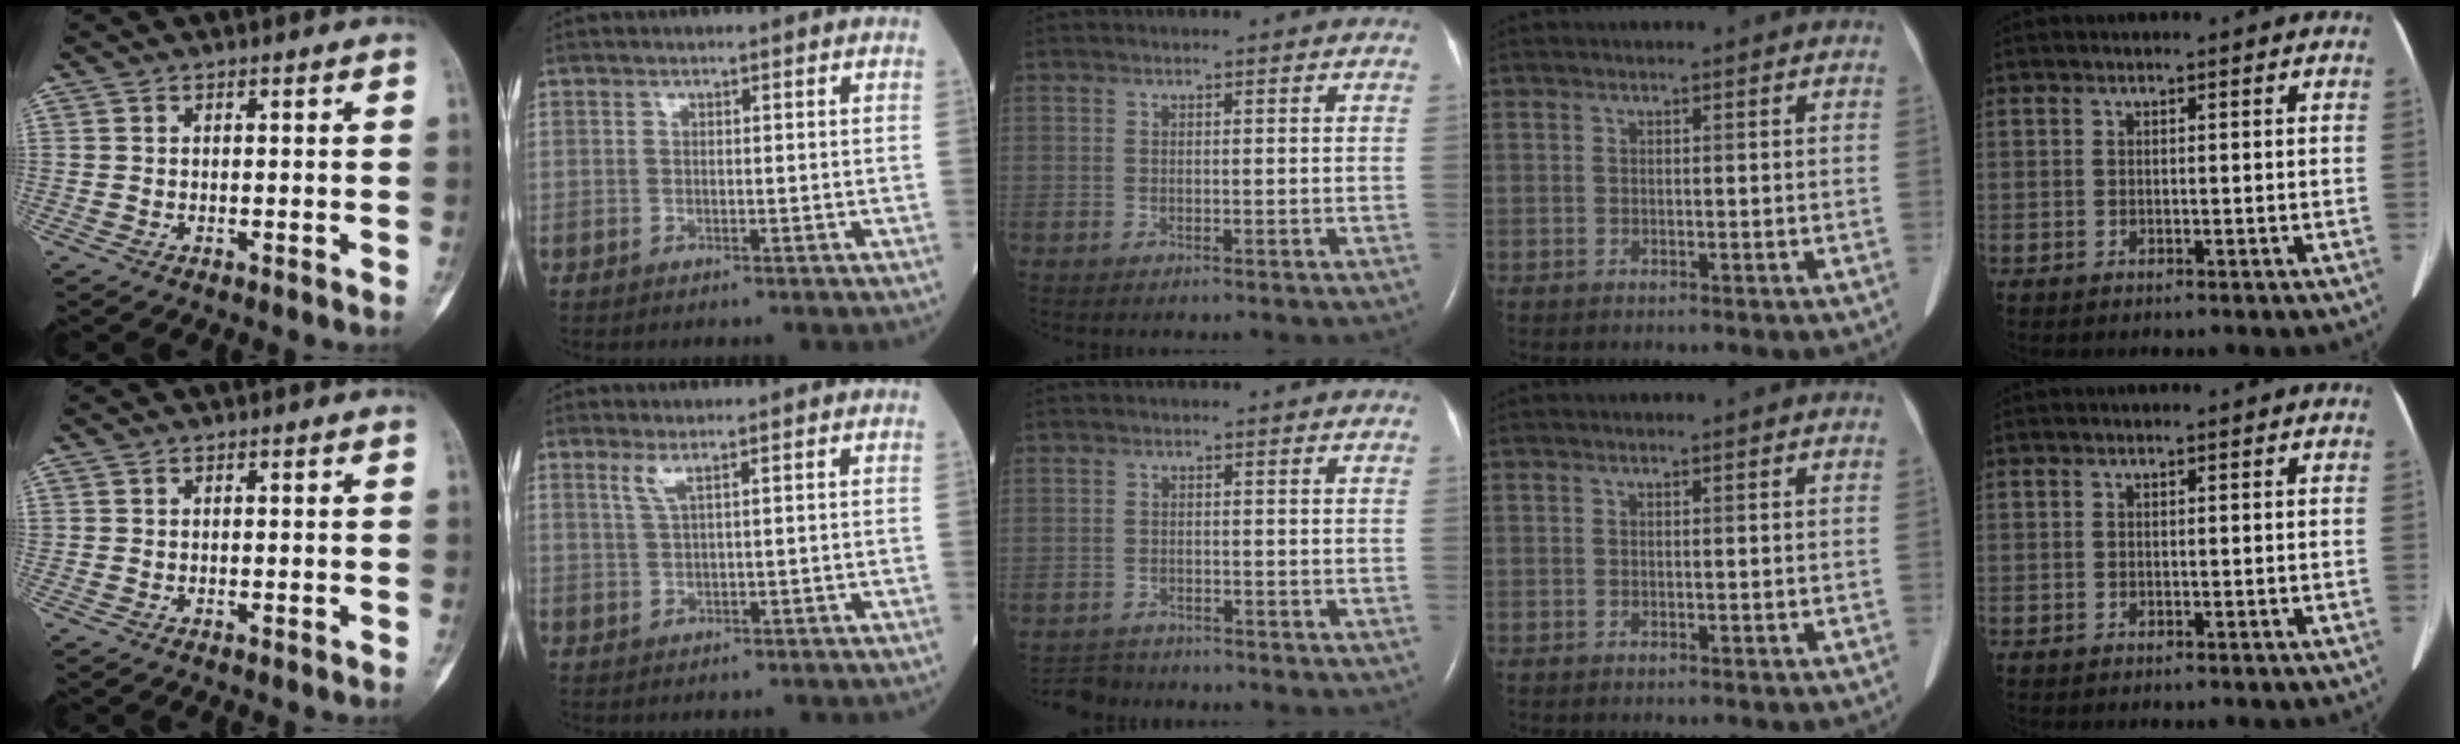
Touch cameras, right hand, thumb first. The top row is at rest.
{"index": {"total": 1.7, "force": [1.0, -0.2, 1.4], "torque": [-0.037, 0.001, 0.023]}, "middle": {"total": 3.6, "force": [-3.4, 1.0, -0.7], "torque": [0.006, -0.010, -0.058]}}